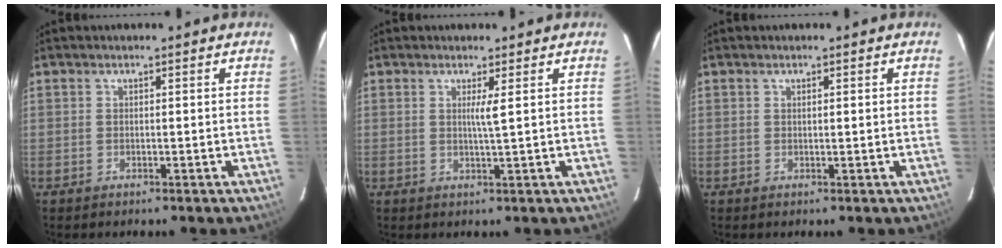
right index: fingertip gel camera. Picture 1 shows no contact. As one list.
[{"total": 1.8, "force": [0.5, -0.6, 1.6], "torque": [-0.033, -0.006, 0.011]}, {"total": 0.6, "force": [0.2, 0.0, 0.5], "torque": [-0.010, 0.001, 0.003]}]